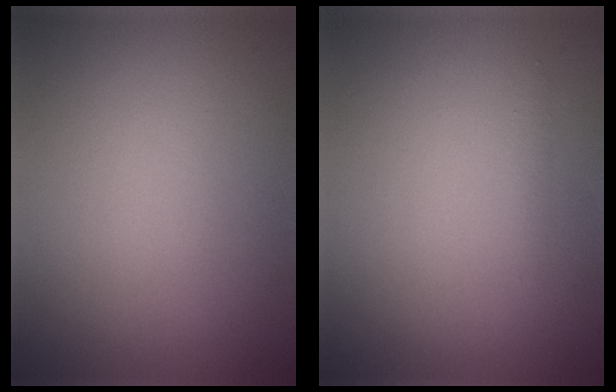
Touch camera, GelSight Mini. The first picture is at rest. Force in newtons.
{"total": 0.5, "press": 0.5, "slide": 0.0}